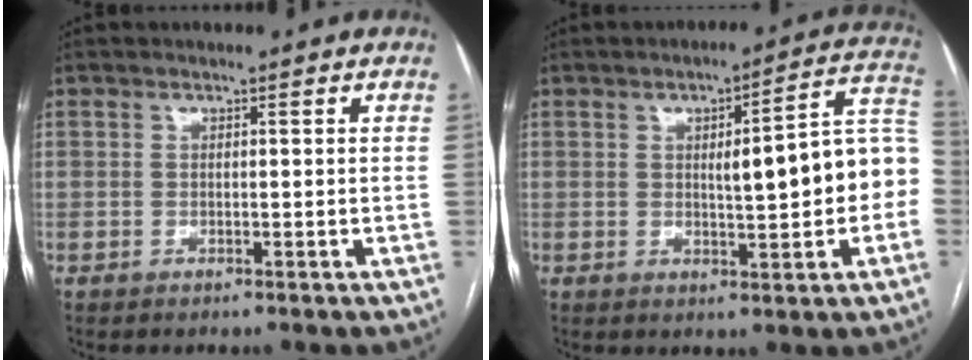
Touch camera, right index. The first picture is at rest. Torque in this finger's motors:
{"motor_torque": [0.40, -0.14, 0.28, 0.09]}